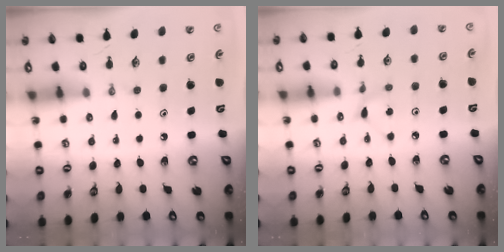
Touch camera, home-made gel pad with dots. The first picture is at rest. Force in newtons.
{"total": 3.0, "press": 3.0, "slide": 0.3}